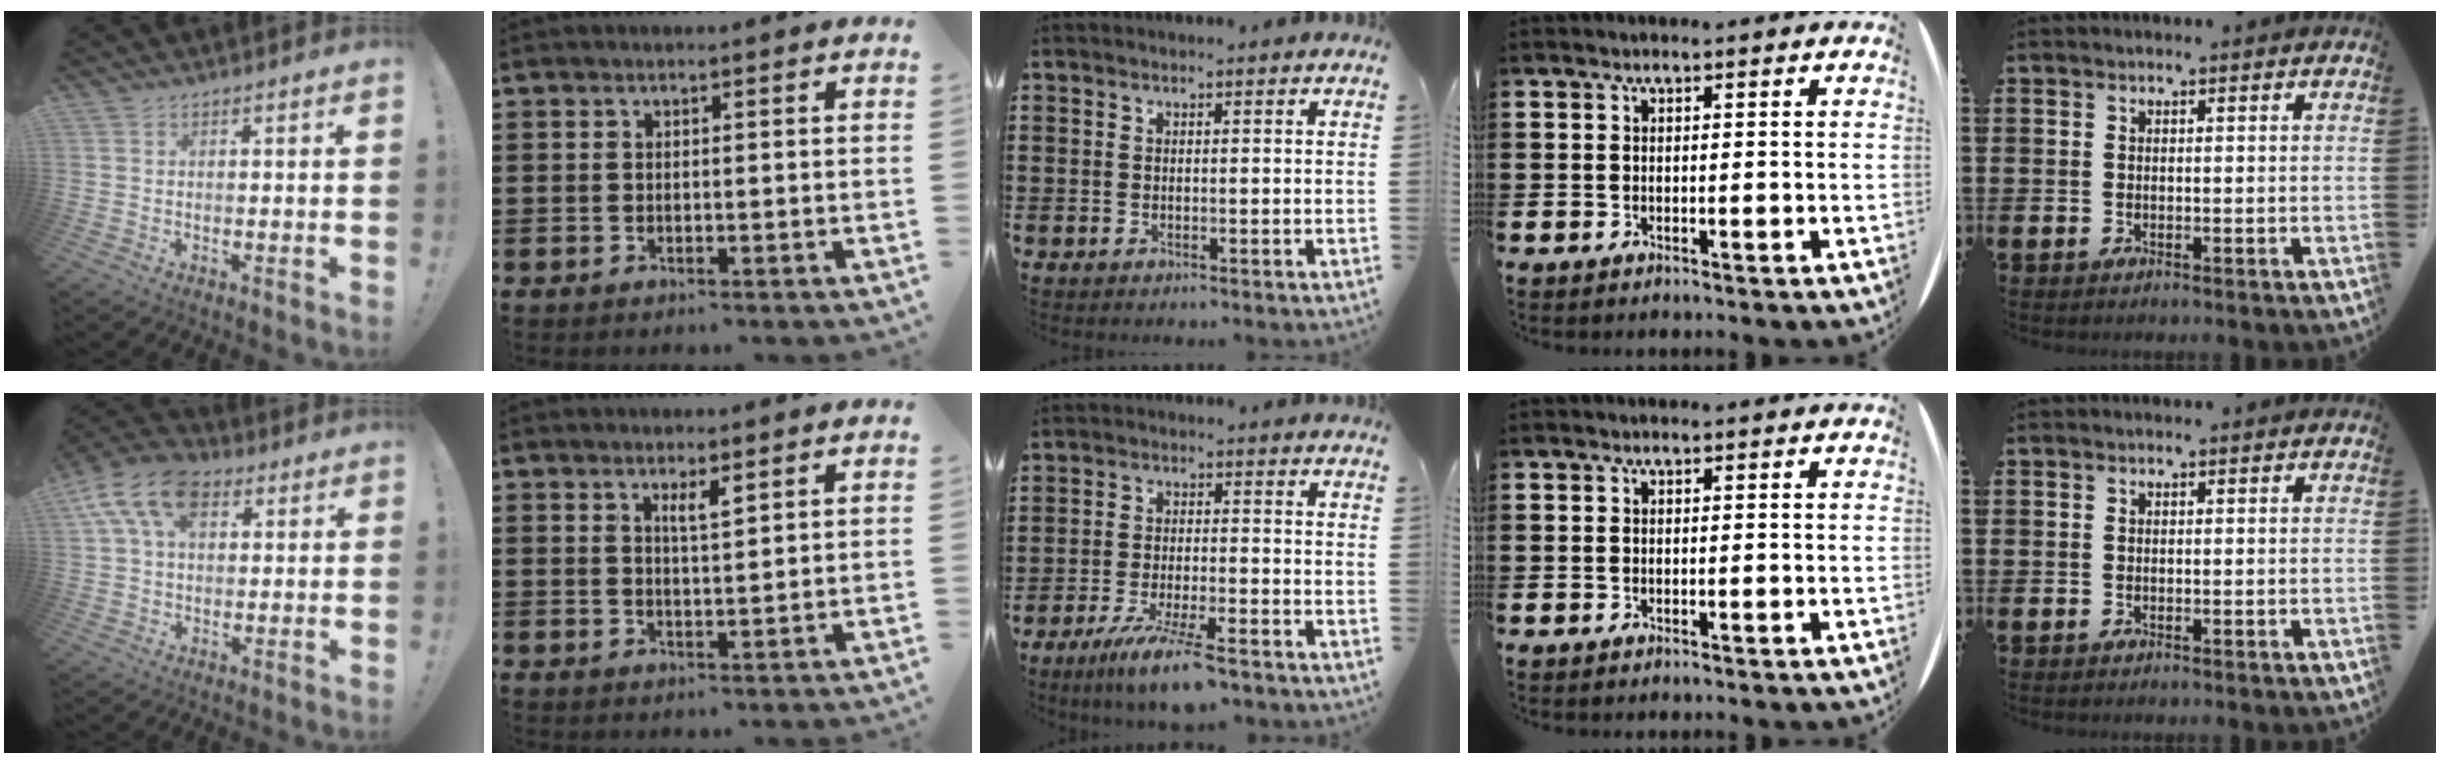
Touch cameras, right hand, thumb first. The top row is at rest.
{"thumb": {"total": 13.9, "force": [5.3, 9.0, 9.2], "torque": [-0.168, 0.000, 0.102]}, "index": {"total": 2.4, "force": [1.6, 0.4, 1.8], "torque": [-0.037, 0.002, 0.026]}, "middle": {"total": 7.1, "force": [-5.3, 0.5, 4.7], "torque": [-0.097, -0.015, -0.098]}}